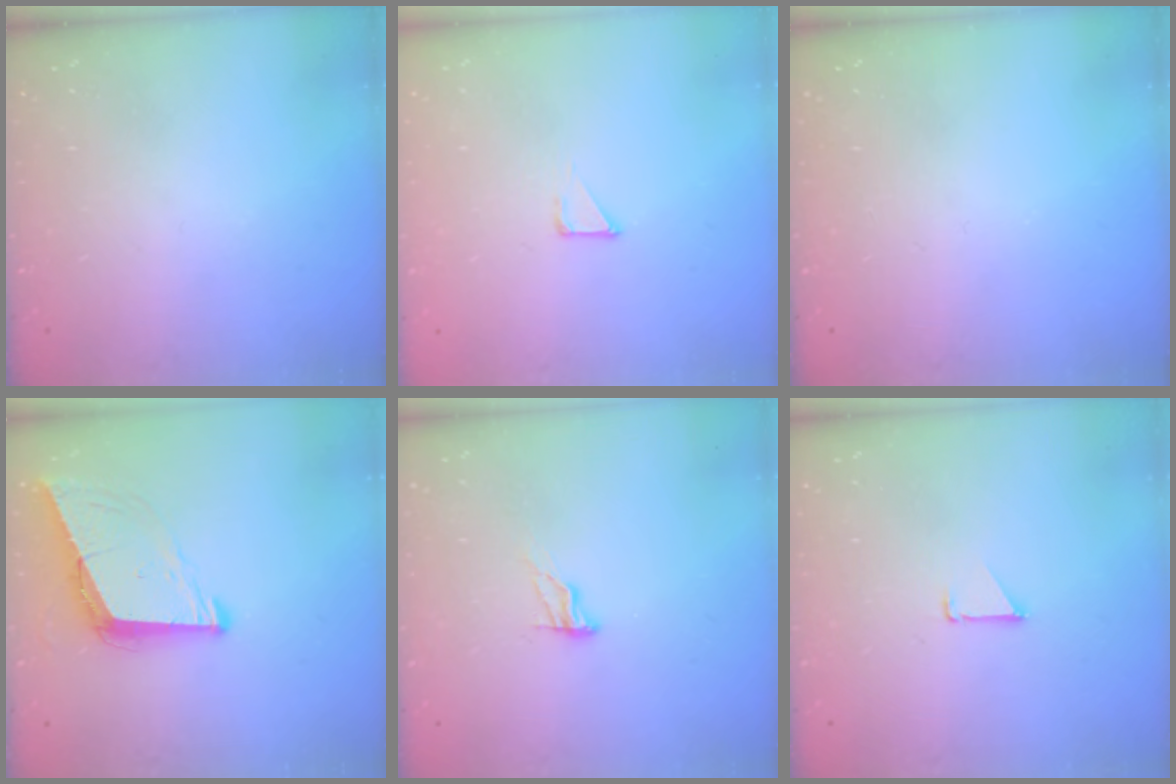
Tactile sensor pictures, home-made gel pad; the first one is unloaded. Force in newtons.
{"total": 2.1, "press": 2.1, "slide": 0.1}
{"total": 0.0}
{"total": 9.1, "press": 8.3, "slide": 3.7}
{"total": 5.8, "press": 5.8, "slide": 0.5}
{"total": 0.7, "press": 0.7, "slide": 0.1}